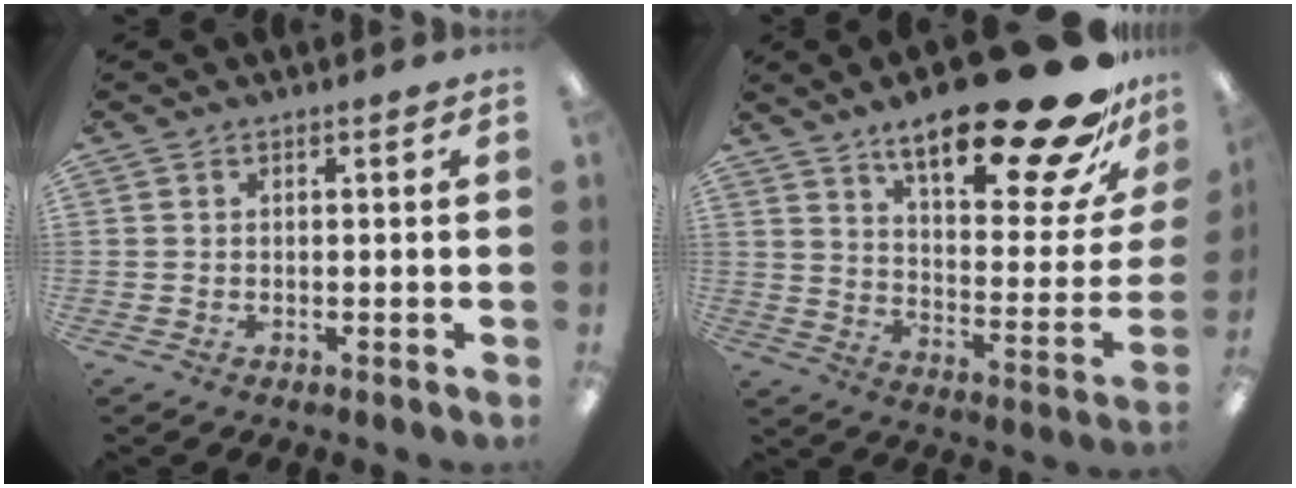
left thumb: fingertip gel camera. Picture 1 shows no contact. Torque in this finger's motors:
{"motor_torque": [0.90, 0.67, 1.49, -1.28, 0.18]}